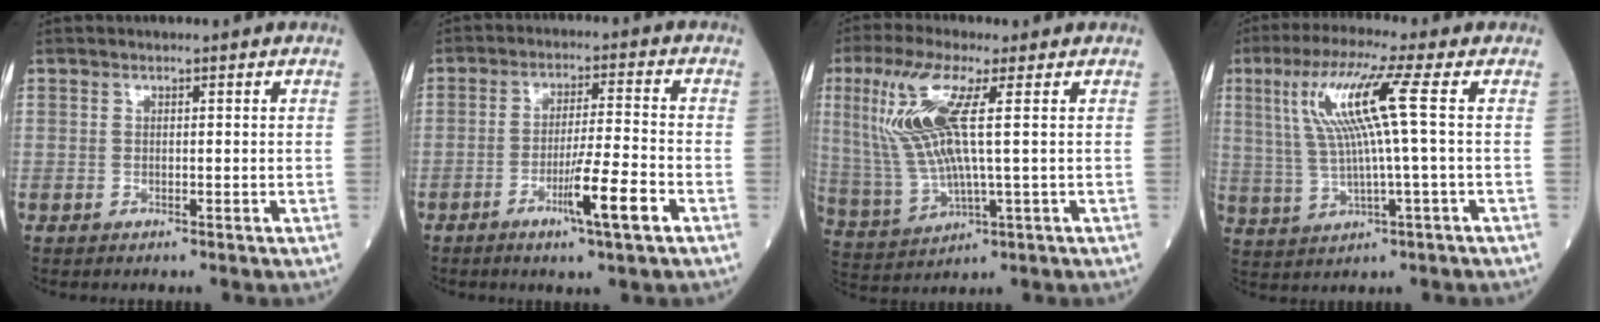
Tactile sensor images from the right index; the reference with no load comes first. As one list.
[{"total": 7.9, "force": [-3.6, -0.4, 7.0], "torque": [-0.121, -0.012, -0.062]}, {"total": 12.0, "force": [3.2, 1.7, 11.5], "torque": [-0.273, 0.007, 0.067]}, {"total": 10.7, "force": [2.6, -0.7, 10.4], "torque": [-0.211, 0.018, 0.054]}]